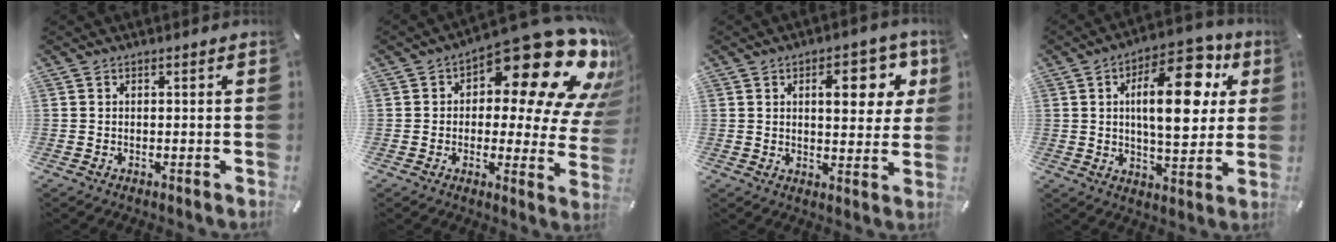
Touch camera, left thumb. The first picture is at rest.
{"total": 22.6, "force": [12.1, 9.6, 16.5], "torque": [-0.215, -0.090, 0.199]}
{"total": 11.8, "force": [4.6, 5.7, 9.3], "torque": [-0.116, -0.011, 0.069]}
{"total": 18.5, "force": [5.4, 8.7, 15.5], "torque": [-0.218, -0.011, 0.083]}